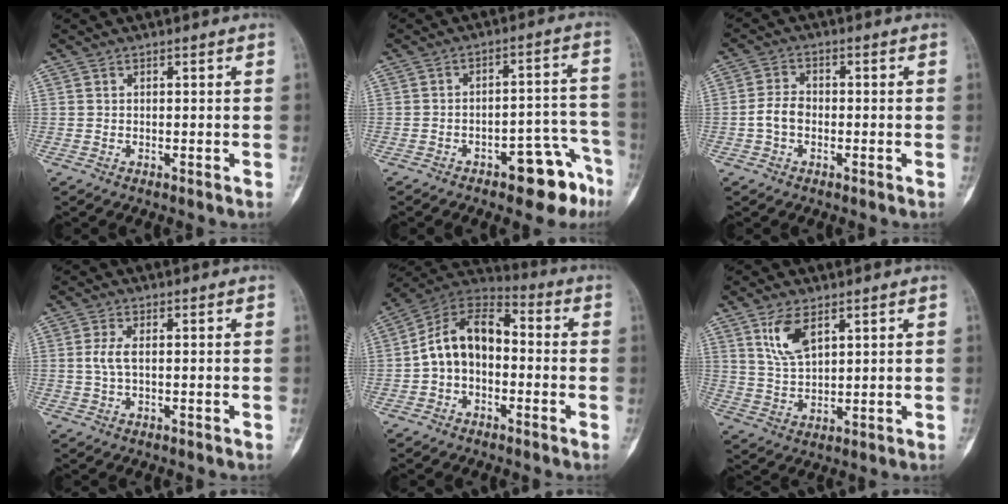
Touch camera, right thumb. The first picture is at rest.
{"total": 10.1, "force": [-6.6, 4.1, 6.5], "torque": [-0.042, 0.063, -0.085]}
{"total": 4.0, "force": [-1.0, 2.9, 2.7], "torque": [-0.046, 0.013, -0.025]}
{"total": 3.1, "force": [0.3, 1.3, 2.8], "torque": [-0.070, 0.004, 0.007]}
{"total": 12.7, "force": [-1.2, 8.6, 9.2], "torque": [-0.140, 0.046, -0.039]}
{"total": 7.4, "force": [3.8, 3.3, 5.4], "torque": [-0.095, -0.018, 0.080]}